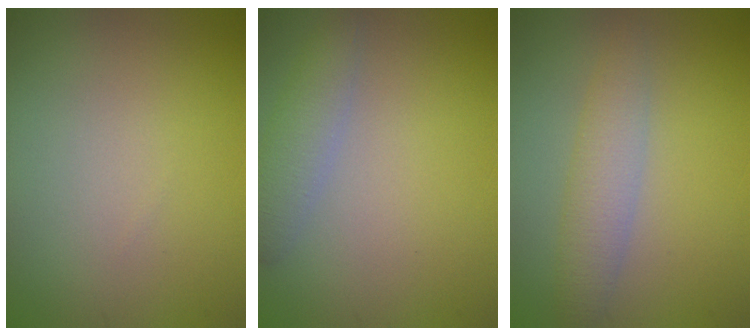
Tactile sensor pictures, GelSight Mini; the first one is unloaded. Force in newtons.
{"total": 2.6, "press": 2.6, "slide": 0.1}
{"total": 3.0, "press": 3.0, "slide": 0.1}